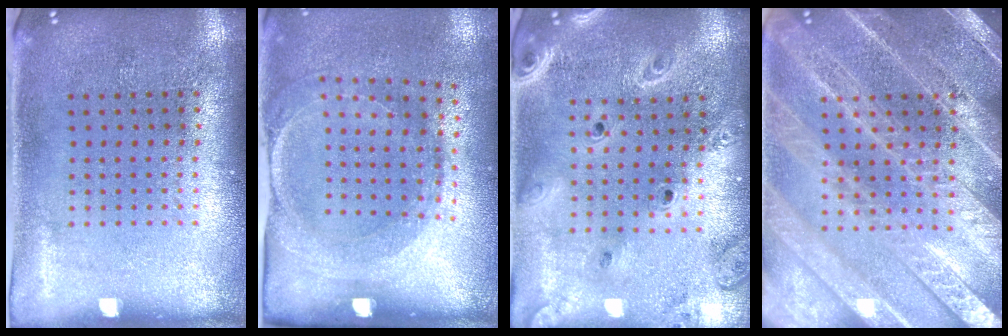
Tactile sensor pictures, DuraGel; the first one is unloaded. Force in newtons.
{"total": 1.6, "press": 1.4, "slide": 0.8}
{"total": 2.6, "press": 2.3, "slide": 1.2}
{"total": 4.3, "press": 4.3, "slide": 0.6}